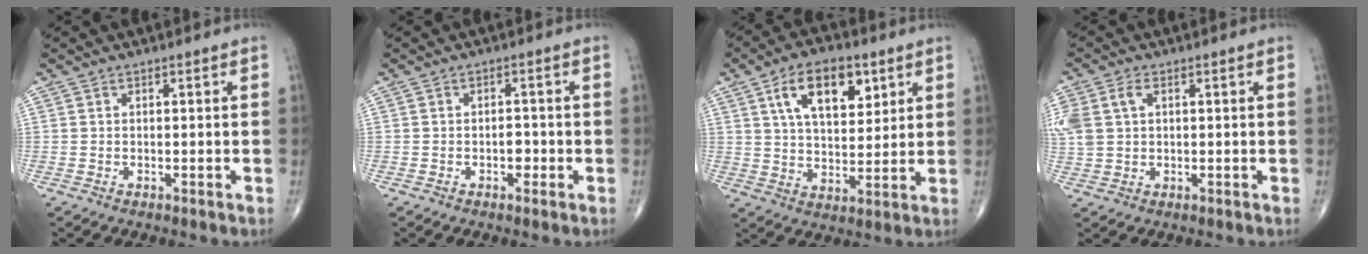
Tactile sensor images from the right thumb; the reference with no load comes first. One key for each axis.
{"total": 2.2, "fx": -0.7, "fy": 1.4, "fz": 1.5, "tx": -0.007, "ty": 0.007, "tz": -0.012}
{"total": 13.3, "fx": 5.8, "fy": 7.0, "fz": 9.7, "tx": -0.132, "ty": -0.019, "tz": 0.102}
{"total": 9.6, "fx": 2.5, "fy": 6.8, "fz": 6.3, "tx": -0.180, "ty": 0.017, "tz": 0.054}